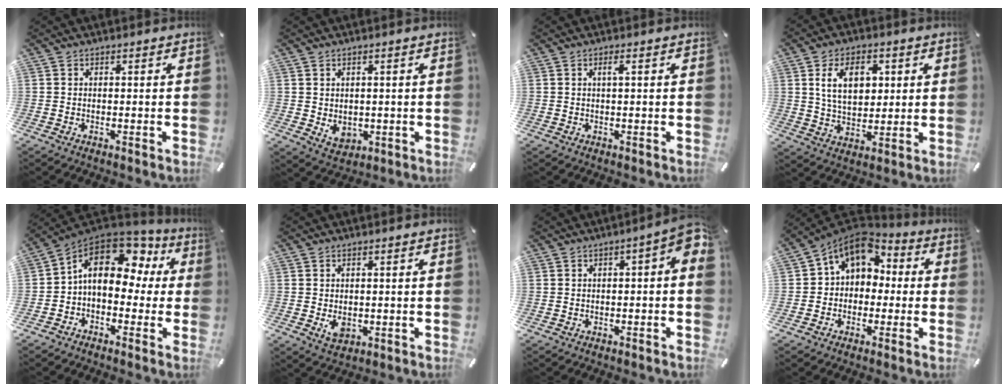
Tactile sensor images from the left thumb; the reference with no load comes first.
{"total": 3.9, "force": [0.4, 3.6, 1.5], "torque": [-0.019, -0.004, 0.007]}
{"total": 1.5, "force": [0.4, 0.1, 1.5], "torque": [-0.030, 0.001, 0.005]}
{"total": 10.5, "force": [3.1, 7.1, 7.1], "torque": [-0.128, 0.004, 0.053]}
{"total": 13.7, "force": [4.0, 9.3, 9.2], "torque": [-0.155, -0.017, 0.069]}
{"total": 3.4, "force": [-0.4, 2.7, 2.1], "torque": [-0.027, -0.005, -0.009]}
{"total": 5.6, "force": [-0.1, 2.0, 5.2], "torque": [-0.076, -0.001, -0.003]}
{"total": 9.0, "force": [3.0, 7.4, 4.0], "torque": [-0.070, -0.012, 0.058]}